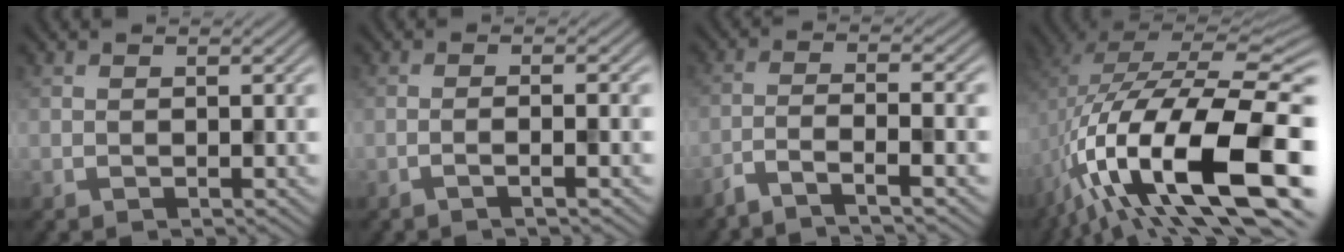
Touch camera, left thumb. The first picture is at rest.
{"total": 2.7, "force": [-1.2, 0.2, 2.3], "torque": [-0.033, 0.009, -0.030]}
{"total": 5.5, "force": [-4.2, 0.5, 3.6], "torque": [-0.058, 0.008, -0.092]}
{"total": 19.1, "force": [-6.7, 7.2, 16.4], "torque": [-0.288, -0.009, -0.118]}